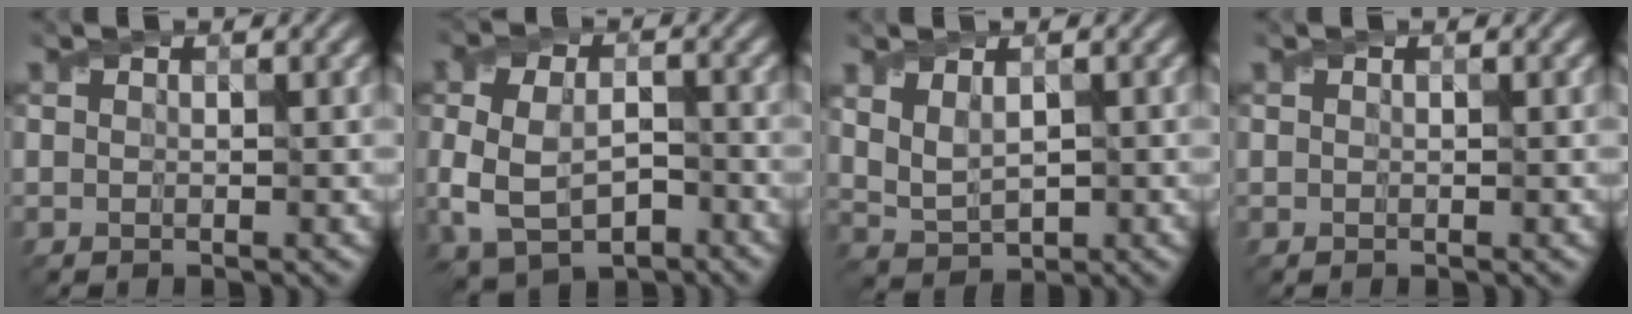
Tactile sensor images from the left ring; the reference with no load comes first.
{"total": 6.9, "force": [-1.8, 4.5, 4.9], "torque": [-0.103, -0.012, -0.024]}
{"total": 2.9, "force": [1.1, 1.7, 2.1], "torque": [-0.046, -0.004, 0.029]}
{"total": 0.0}